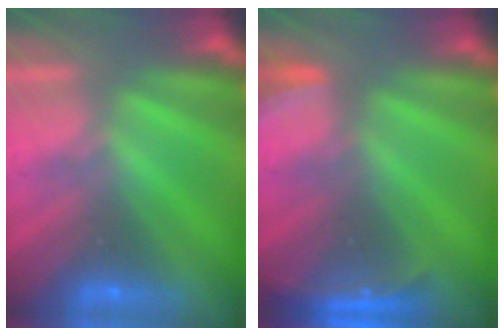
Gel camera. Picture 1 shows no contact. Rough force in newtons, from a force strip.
{"total": 2.8}